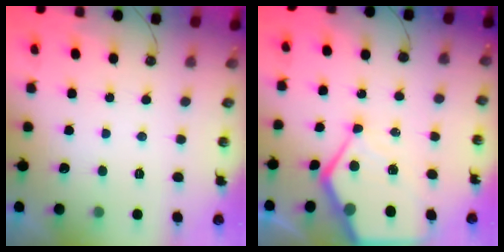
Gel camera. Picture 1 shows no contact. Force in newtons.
{"total": 13.5, "press": 13.4, "slide": 1.4}